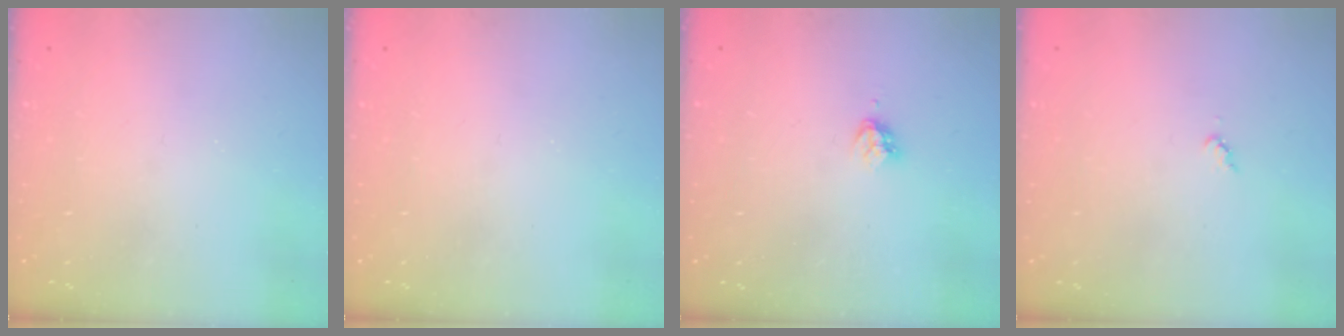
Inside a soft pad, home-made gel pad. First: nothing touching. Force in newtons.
{"total": 0.0}
{"total": 3.2, "press": 3.1, "slide": 0.5}
{"total": 3.3, "press": 3.3, "slide": 0.4}